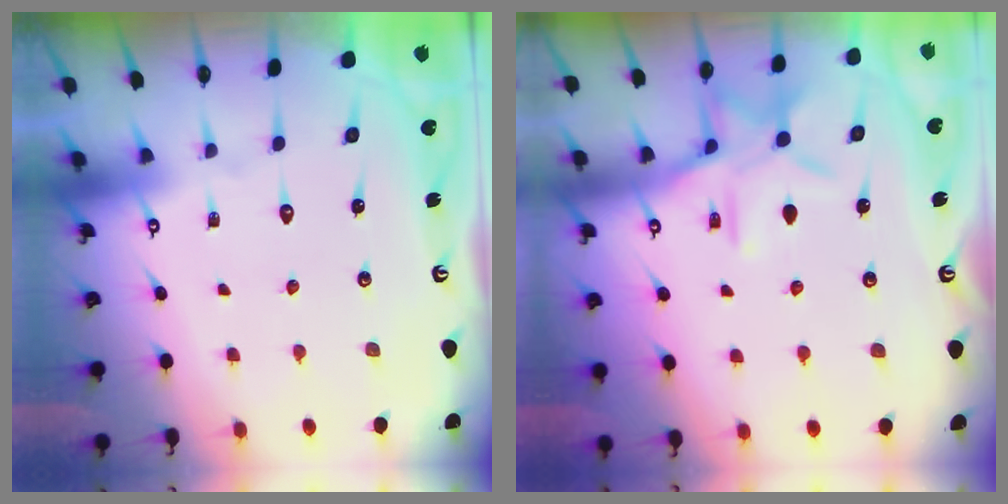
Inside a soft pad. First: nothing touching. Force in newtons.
{"total": 11.5, "press": 11.5, "slide": 0.7}